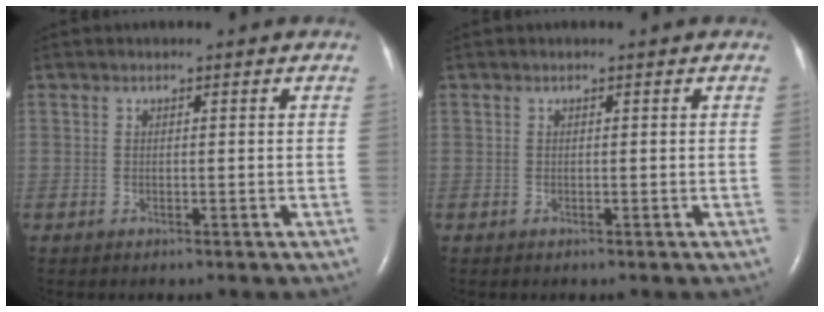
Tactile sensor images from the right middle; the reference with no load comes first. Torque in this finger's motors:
{"motor_torque": [0.00, 0.00, 0.00, 0.00]}